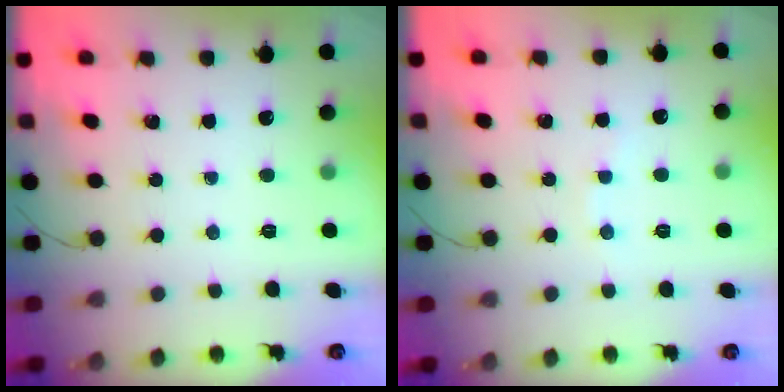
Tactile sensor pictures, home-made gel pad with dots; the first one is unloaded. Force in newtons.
{"total": 2.3, "press": 2.1, "slide": 0.7}